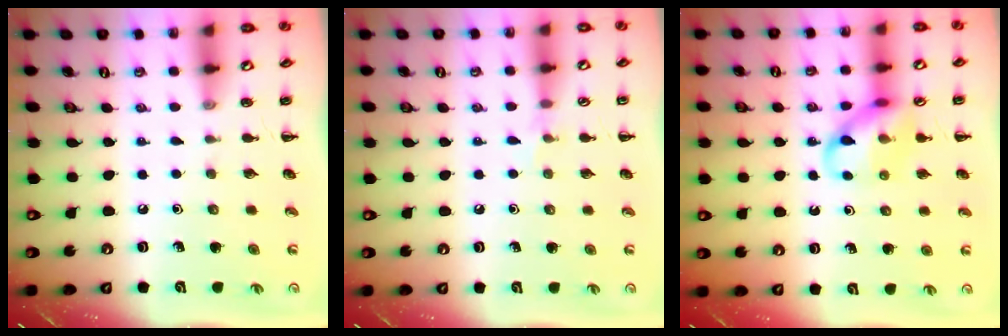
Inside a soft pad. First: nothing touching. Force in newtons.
{"total": 3.8, "press": 3.6, "slide": 1.3}
{"total": 11.5, "press": 11.4, "slide": 1.6}